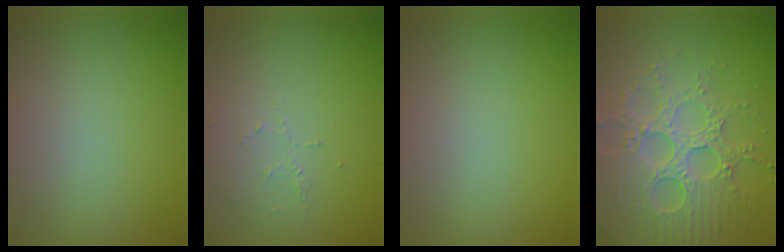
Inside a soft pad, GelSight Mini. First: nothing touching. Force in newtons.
{"total": 1.0, "press": 0.5, "slide": 0.9}
{"total": 0.0}
{"total": 5.5, "press": 5.4, "slide": 1.3}